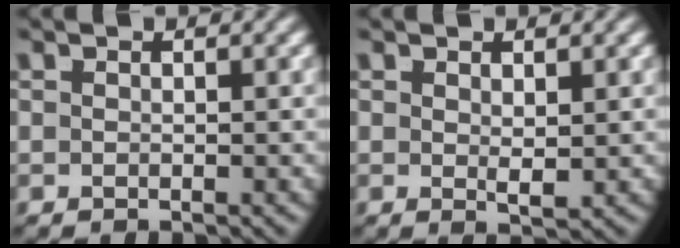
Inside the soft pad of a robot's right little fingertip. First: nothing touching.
{"total": 1.0, "force": [0.3, -0.3, 1.0], "torque": [-0.009, -0.009, 0.012]}